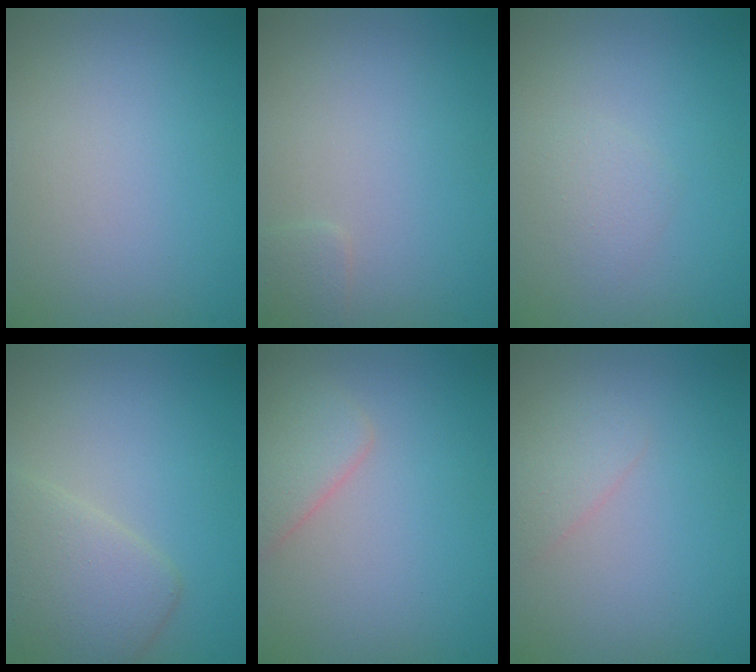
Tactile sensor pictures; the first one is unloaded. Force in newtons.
{"total": 0.9, "press": 0.9, "slide": 0.1}
{"total": 1.1, "press": 1.1, "slide": 0.0}
{"total": 3.7, "press": 3.7, "slide": 0.2}
{"total": 2.9, "press": 2.9, "slide": 0.1}
{"total": 1.2, "press": 1.2, "slide": 0.0}